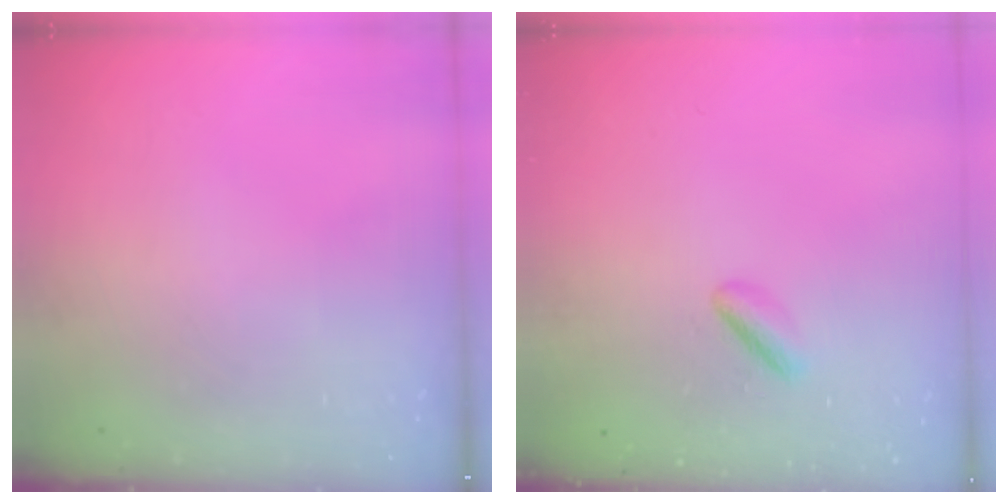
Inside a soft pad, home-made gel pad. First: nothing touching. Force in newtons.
{"total": 1.4, "press": 1.2, "slide": 0.7}